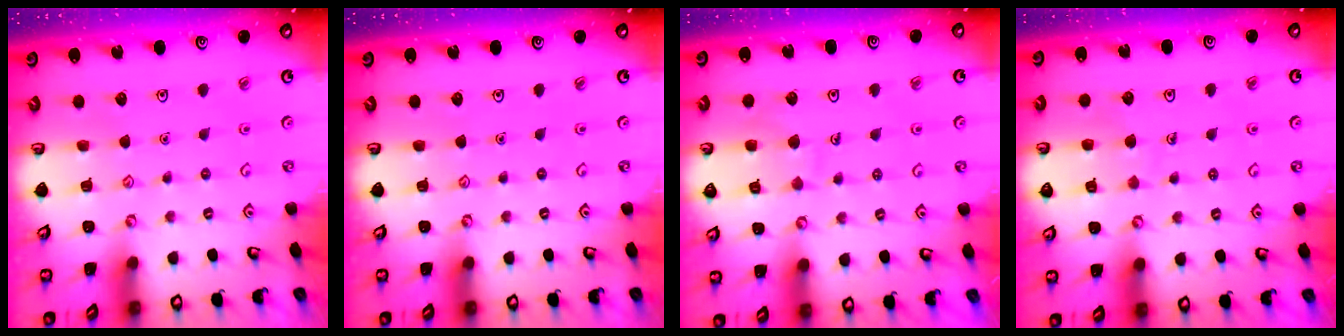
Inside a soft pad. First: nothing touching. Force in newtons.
{"total": 0.0}
{"total": 7.8, "press": 7.8, "slide": 0.4}
{"total": 4.7, "press": 4.7, "slide": 0.3}